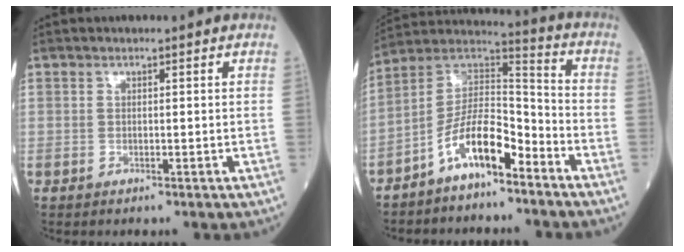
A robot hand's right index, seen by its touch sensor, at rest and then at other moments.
{"total": 10.4, "force": [-6.5, 3.4, 7.4], "torque": [-0.151, 0.031, -0.122]}